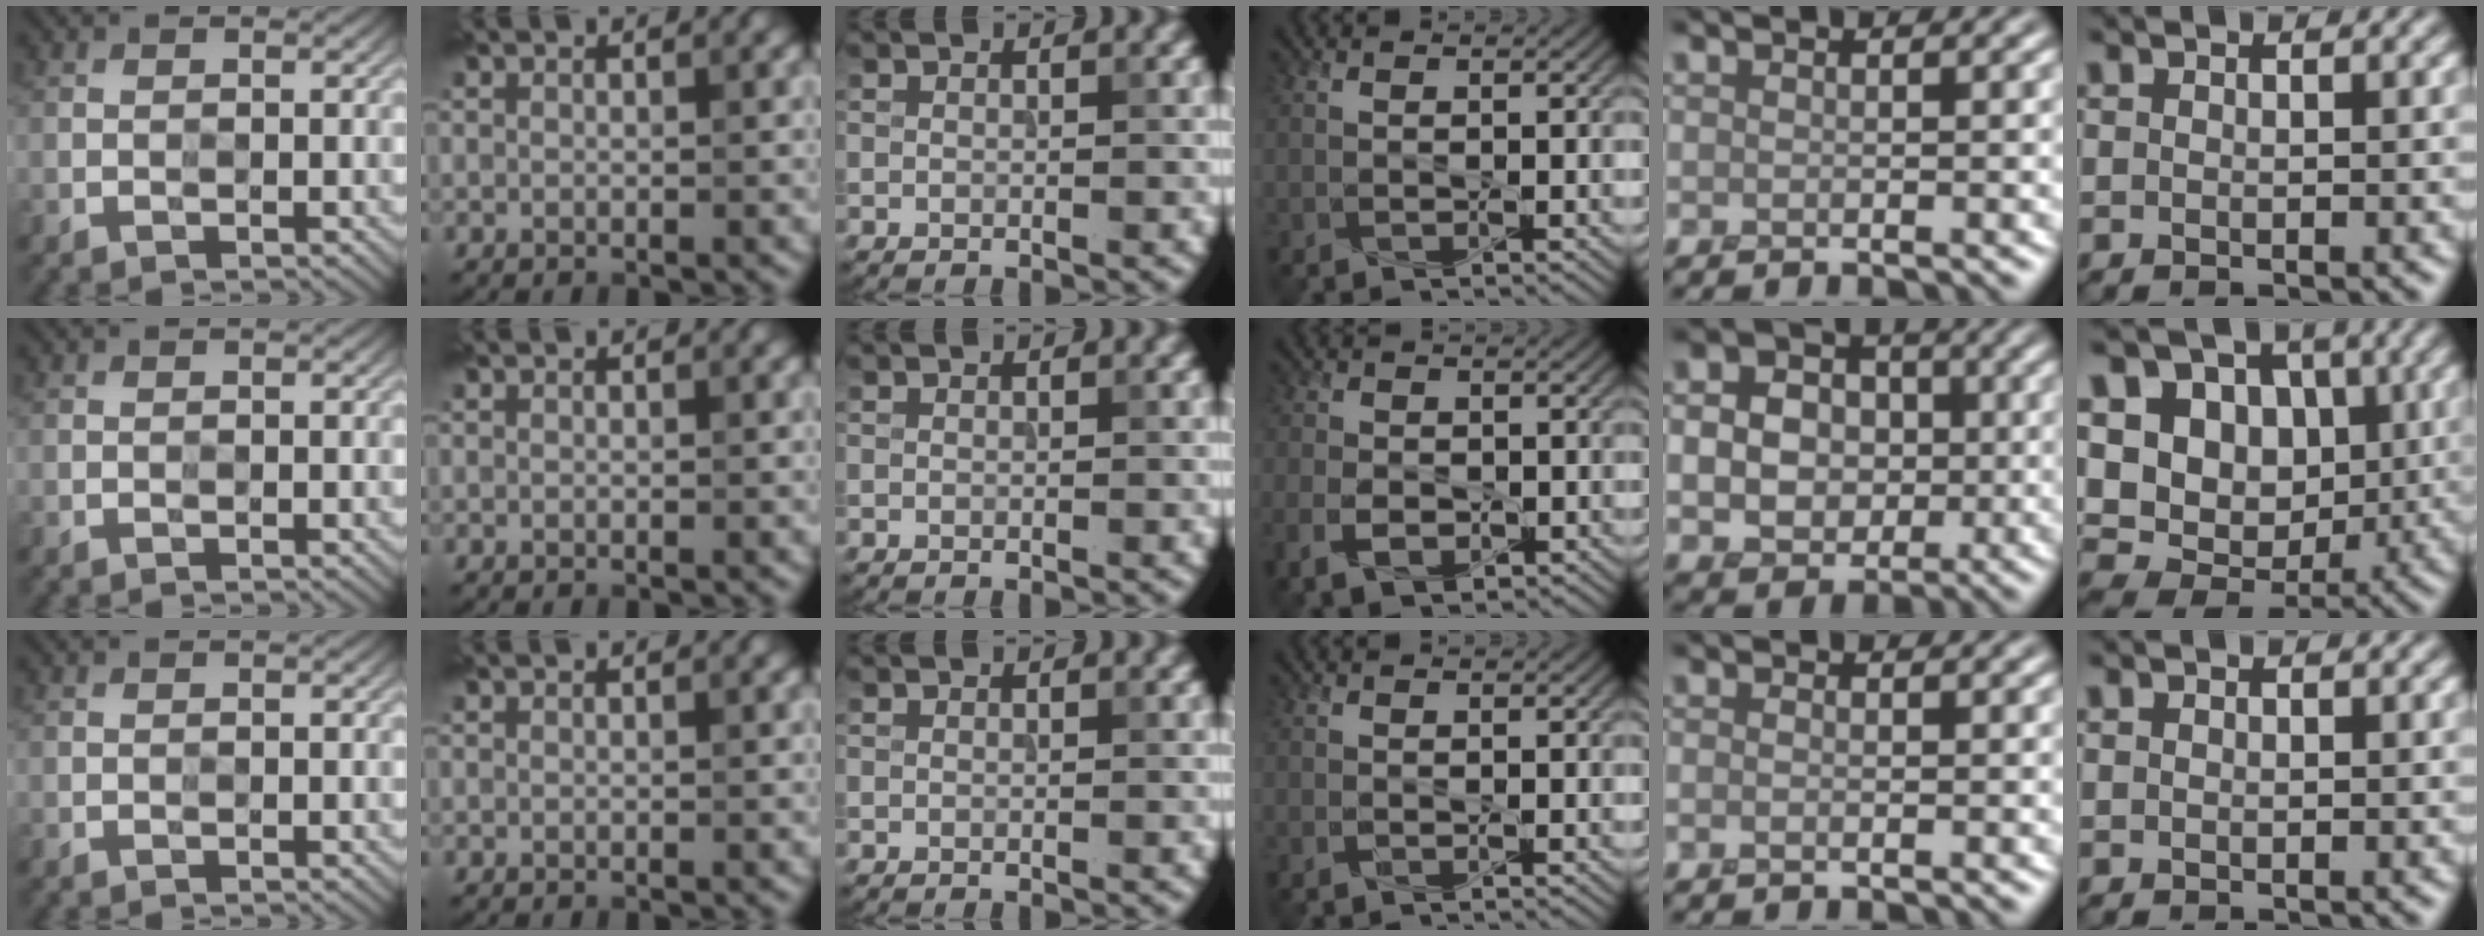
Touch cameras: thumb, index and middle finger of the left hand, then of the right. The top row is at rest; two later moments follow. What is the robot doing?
{"motion": "press", "object": "memory foam"}